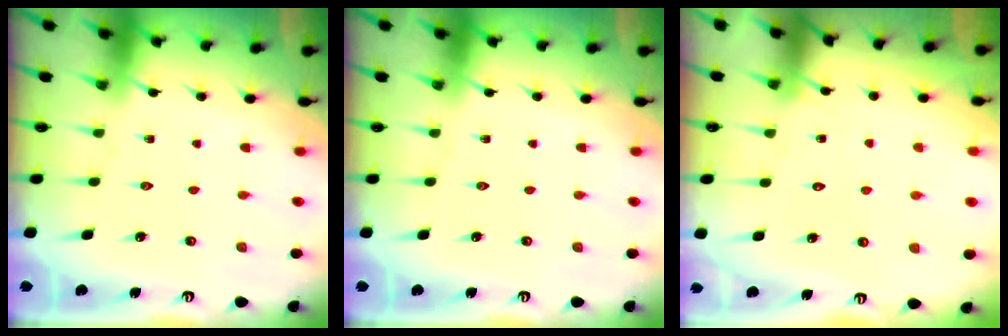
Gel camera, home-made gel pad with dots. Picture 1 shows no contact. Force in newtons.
{"total": 0.0}
{"total": 6.2, "press": 6.1, "slide": 0.4}